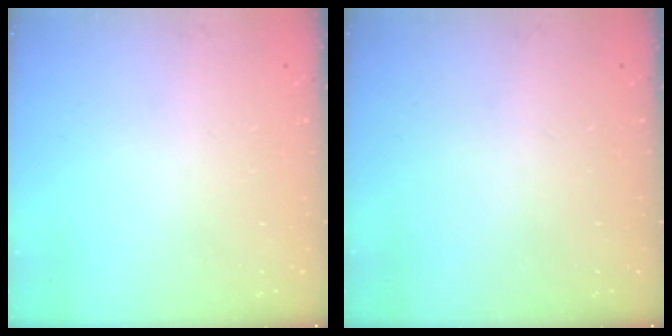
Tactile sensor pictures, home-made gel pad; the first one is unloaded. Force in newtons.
{"total": 0.0}